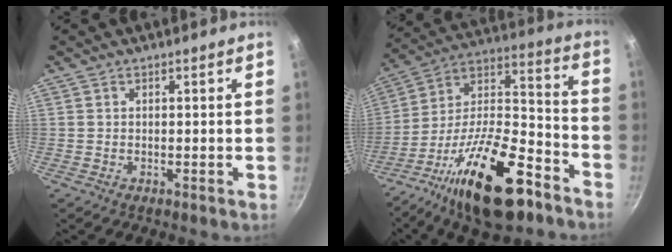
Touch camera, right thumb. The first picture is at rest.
{"total": 25.6, "force": [-14.6, 9.9, 18.5], "torque": [-0.280, 0.080, -0.245]}